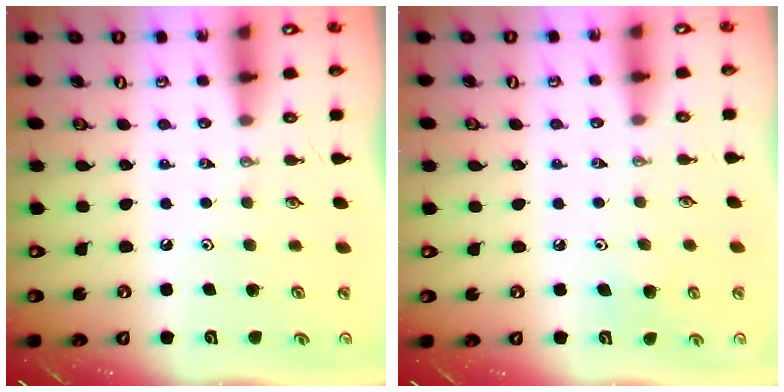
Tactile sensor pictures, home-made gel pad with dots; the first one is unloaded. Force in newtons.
{"total": 4.4, "press": 4.4, "slide": 0.4}